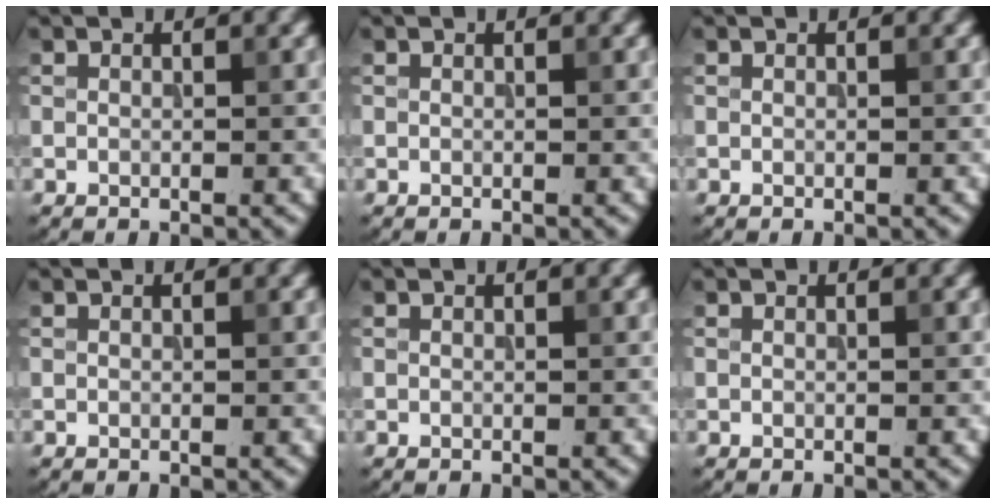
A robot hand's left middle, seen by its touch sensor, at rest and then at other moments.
{"total": 0.0}
{"total": 0.0}
{"total": 0.0}
{"total": 0.0}
{"total": 0.0}